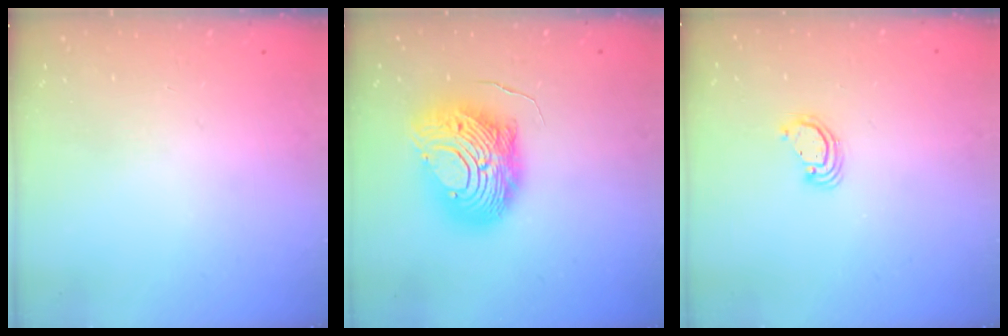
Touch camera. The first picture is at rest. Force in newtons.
{"total": 15.3, "press": 15.2, "slide": 1.6}
{"total": 3.7, "press": 3.6, "slide": 0.2}